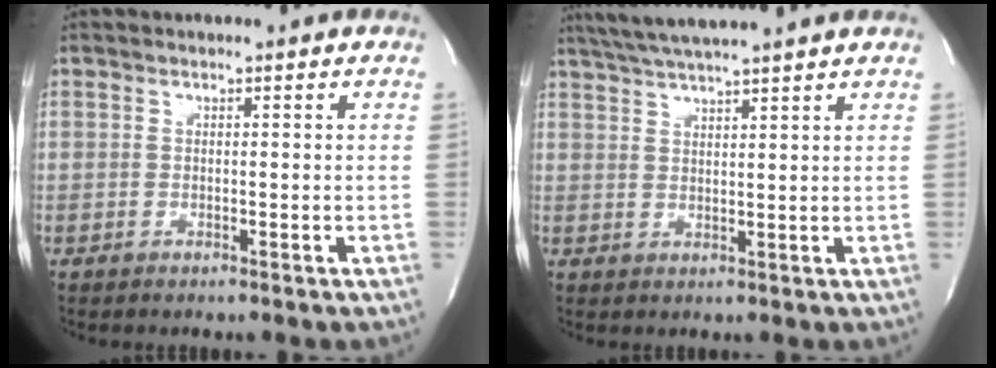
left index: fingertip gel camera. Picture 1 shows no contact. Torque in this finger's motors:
{"motor_torque": [-0.03, -0.07, 0.20, 0.12]}